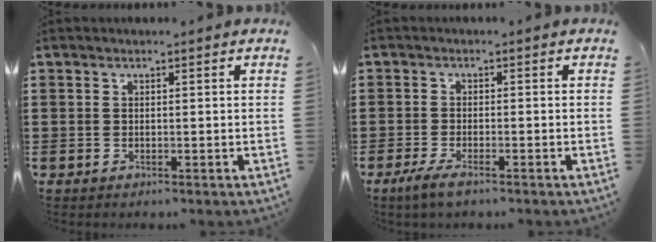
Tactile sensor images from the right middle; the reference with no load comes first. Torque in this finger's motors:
{"motor_torque": [1.33, 0.41, 0.35, 0.09]}